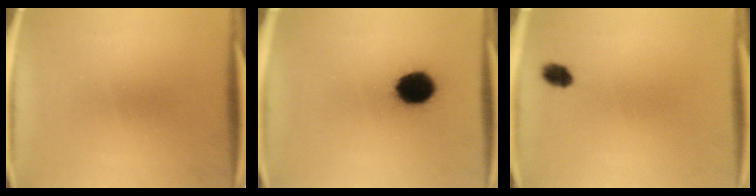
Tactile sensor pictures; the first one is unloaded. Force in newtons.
{"total": 11.4}
{"total": 2.9}